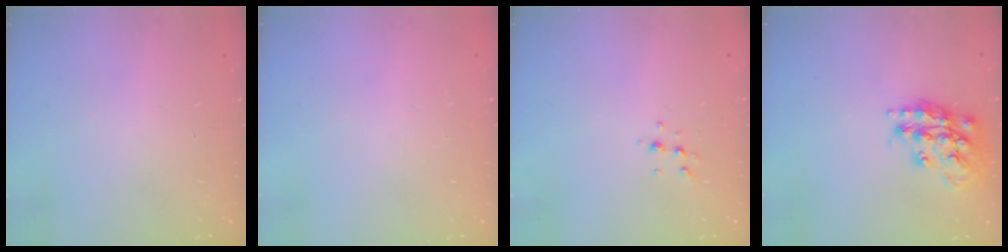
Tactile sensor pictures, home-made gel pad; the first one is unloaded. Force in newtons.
{"total": 0.0}
{"total": 3.9, "press": 3.8, "slide": 1.2}
{"total": 16.8, "press": 16.7, "slide": 1.5}